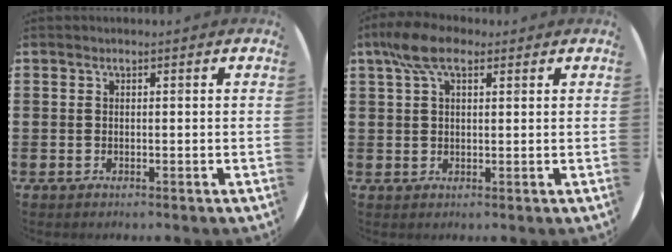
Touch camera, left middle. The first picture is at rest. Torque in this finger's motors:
{"motor_torque": [1.22, -0.92, 0.42, 0.17]}